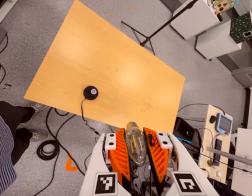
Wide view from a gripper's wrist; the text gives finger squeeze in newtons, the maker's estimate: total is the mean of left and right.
{"total": 21.2, "left": 23.8, "right": 18.7}